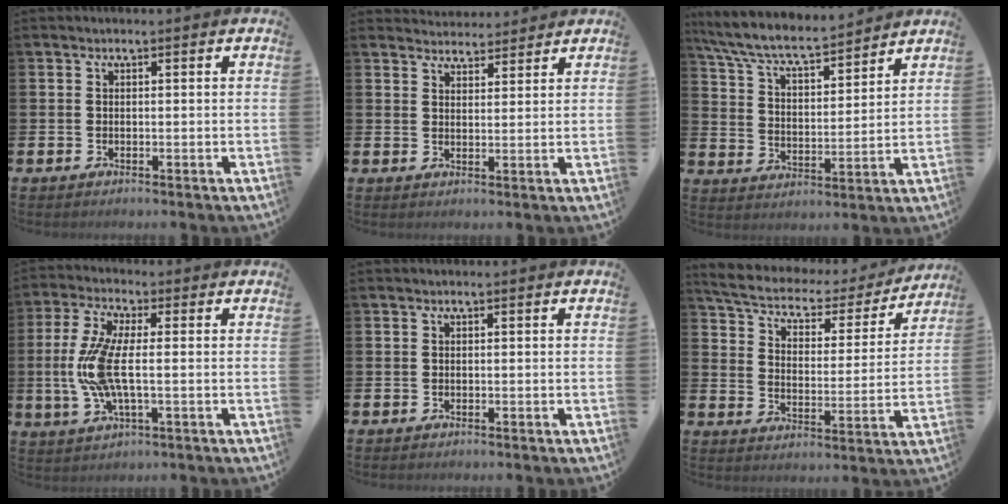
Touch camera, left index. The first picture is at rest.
{"total": 3.6, "force": [3.5, 0.8, -0.5], "torque": [0.001, -0.019, 0.065]}
{"total": 7.5, "force": [7.1, 1.0, 2.4], "torque": [-0.078, -0.052, 0.122]}
{"total": 7.9, "force": [-0.3, 2.8, 7.4], "torque": [-0.174, -0.007, -0.009]}
{"total": 0.0}
{"total": 5.7, "force": [4.9, 1.9, 2.0], "torque": [-0.064, -0.035, 0.078]}